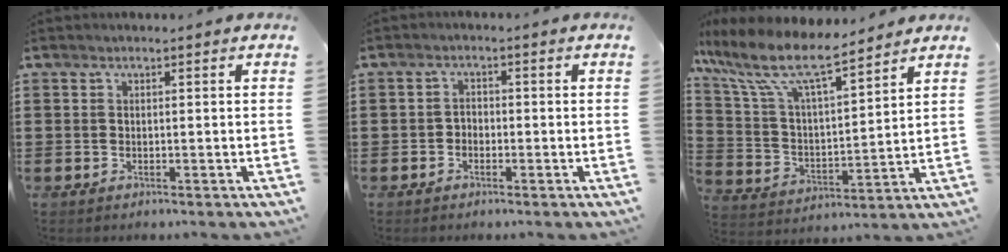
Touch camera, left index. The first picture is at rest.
{"total": 2.8, "force": [-1.8, 2.0, 0.8], "torque": [-0.023, 0.007, -0.041]}
{"total": 10.8, "force": [8.3, 2.1, 6.6], "torque": [-0.165, -0.044, 0.139]}